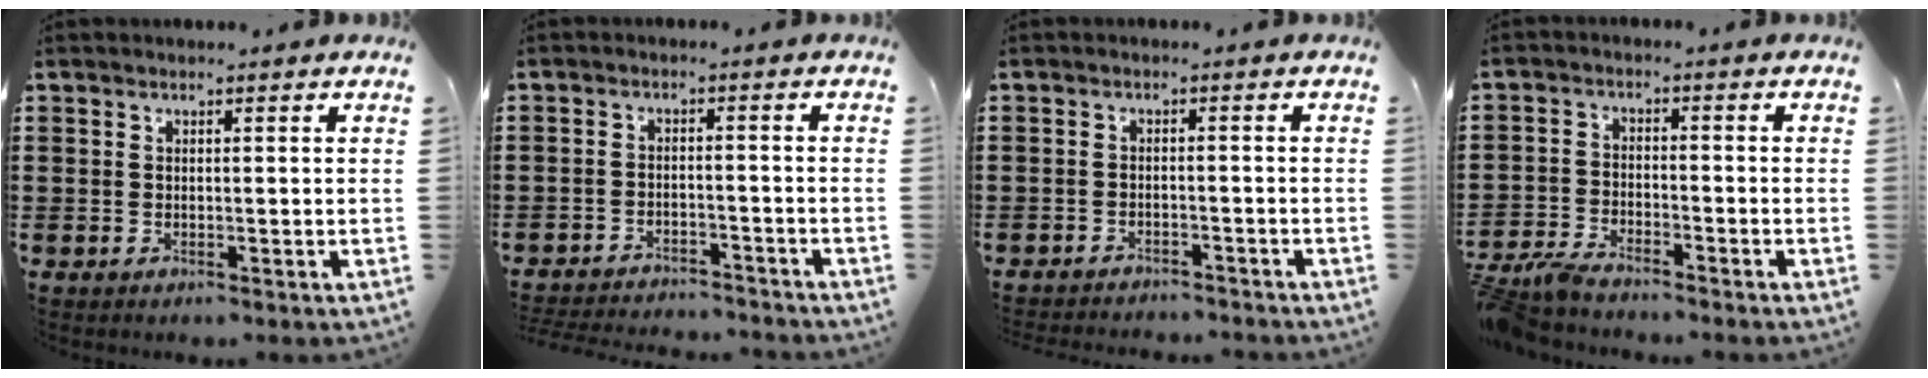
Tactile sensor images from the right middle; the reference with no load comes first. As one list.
[{"total": 3.1, "force": [-3.1, 0.2, 0.1], "torque": [-0.008, 0.000, -0.067]}, {"total": 2.0, "force": [-2.0, 0.0, 0.0], "torque": [-0.007, -0.001, -0.043]}, {"total": 4.2, "force": [-4.0, 0.4, 1.3], "torque": [-0.046, -0.007, -0.084]}]